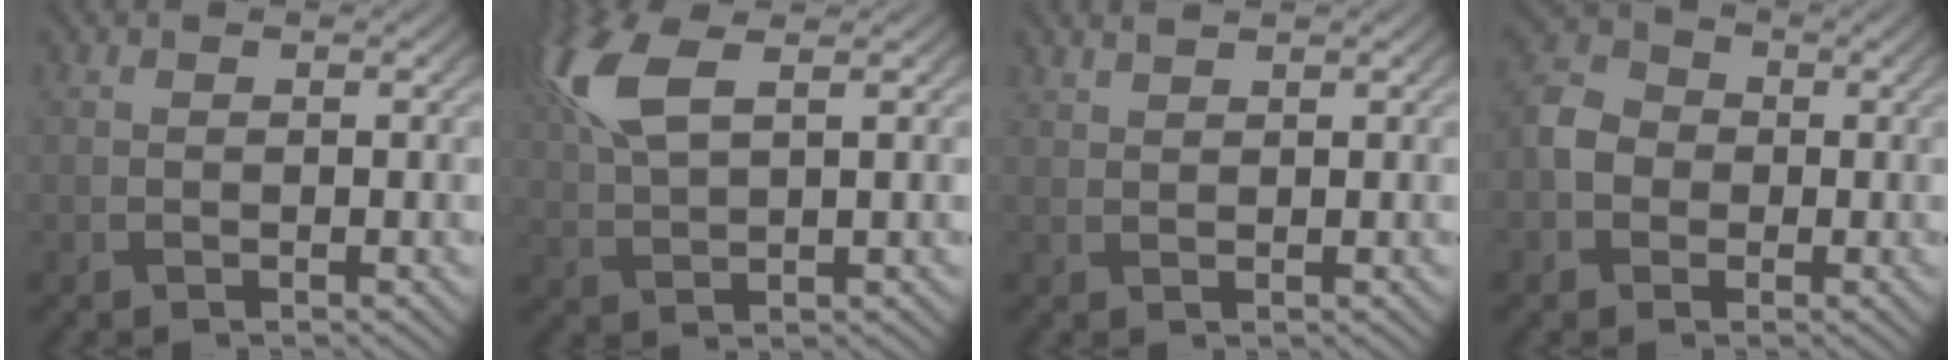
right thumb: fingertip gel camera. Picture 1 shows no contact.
{"total": 7.9, "force": [3.2, 3.1, 6.5], "torque": [-0.175, 0.019, 0.064]}
{"total": 1.2, "force": [1.1, 0.1, 0.4], "torque": [-0.015, 0.005, 0.026]}
{"total": 4.8, "force": [-0.9, 4.2, 2.2], "torque": [-0.056, 0.007, -0.027]}